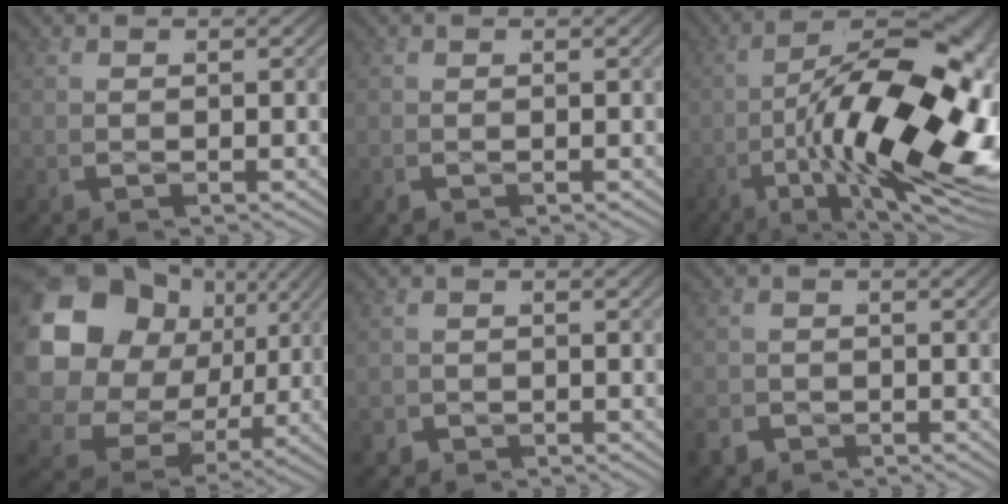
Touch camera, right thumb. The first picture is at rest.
{"total": 0.0}
{"total": 21.4, "force": [-3.1, 10.8, 18.2], "torque": [-0.307, -0.048, -0.027]}
{"total": 16.7, "force": [0.5, 12.8, 10.8], "torque": [-0.248, -0.010, 0.006]}
{"total": 1.1, "force": [-0.8, 0.7, 0.0], "torque": [0.005, 0.003, -0.016]}
{"total": 1.5, "force": [-1.2, 1.0, 0.0], "torque": [0.003, 0.006, -0.026]}